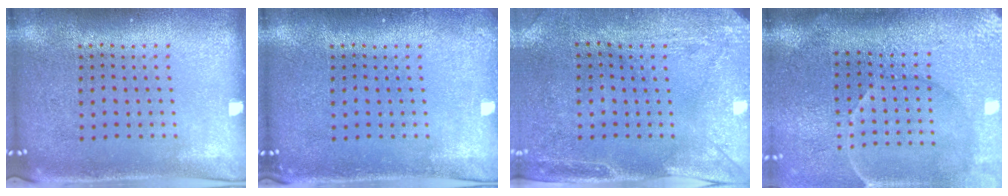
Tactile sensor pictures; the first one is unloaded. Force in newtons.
{"total": 0.6, "press": 0.6, "slide": 0.1}
{"total": 3.0, "press": 2.4, "slide": 1.8}
{"total": 4.3, "press": 3.8, "slide": 2.1}